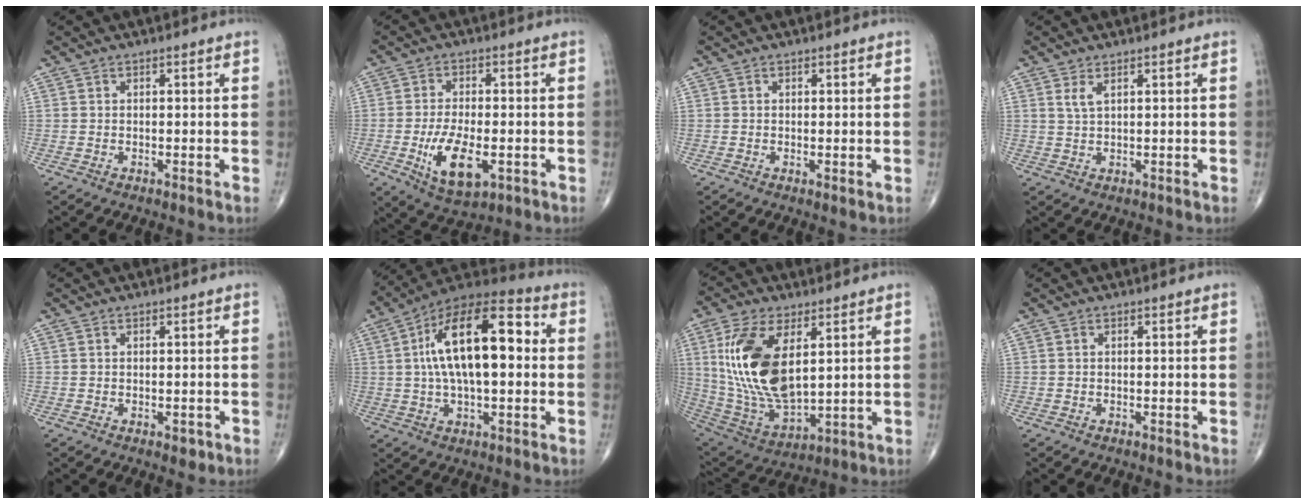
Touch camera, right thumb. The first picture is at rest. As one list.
[{"total": 10.5, "force": [-3.0, 4.9, 8.8], "torque": [-0.154, -0.005, -0.044]}, {"total": 0.7, "force": [-0.1, 0.2, 0.6], "torque": [-0.012, -0.004, -0.002]}, {"total": 2.1, "force": [1.2, 0.6, 1.7], "torque": [-0.039, -0.003, 0.029]}, {"total": 1.5, "force": [-0.7, 0.9, 1.0], "torque": [-0.005, -0.001, -0.007]}, {"total": 20.3, "force": [2.5, 9.1, 18.0], "torque": [-0.295, 0.032, 0.030]}, {"total": 19.2, "force": [4.7, 9.5, 16.0], "torque": [-0.314, -0.025, 0.100]}, {"total": 0.0}]